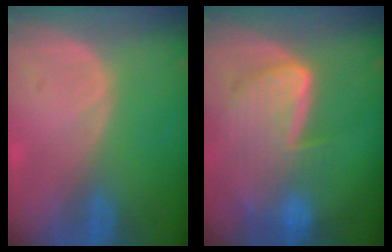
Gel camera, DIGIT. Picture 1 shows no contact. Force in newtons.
{"total": 9.2, "press": 8.0, "slide": 4.7}